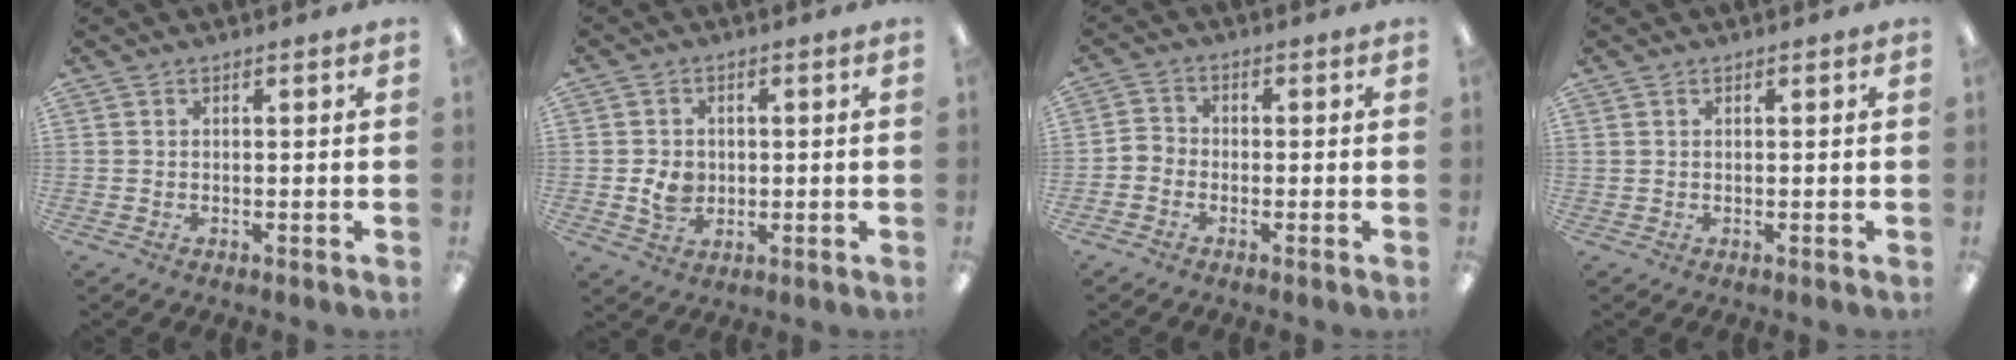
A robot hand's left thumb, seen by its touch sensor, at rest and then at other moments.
{"total": 4.9, "force": [-0.4, 4.0, 2.7], "torque": [-0.048, 0.001, -0.006]}
{"total": 2.6, "force": [-2.0, 1.6, 0.4], "torque": [-0.007, 0.008, -0.038]}
{"total": 0.0}